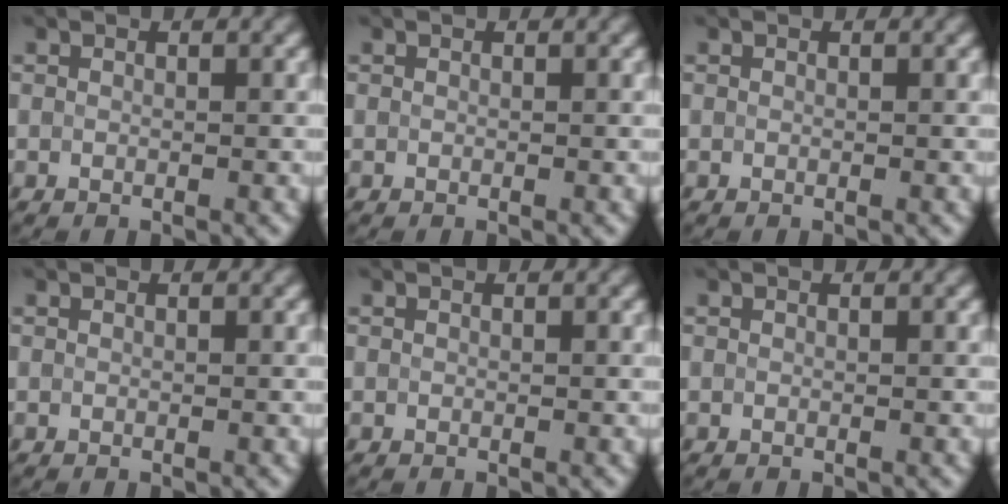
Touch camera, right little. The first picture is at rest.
{"total": 0.0}
{"total": 0.0}
{"total": 0.0}
{"total": 0.0}
{"total": 0.0}